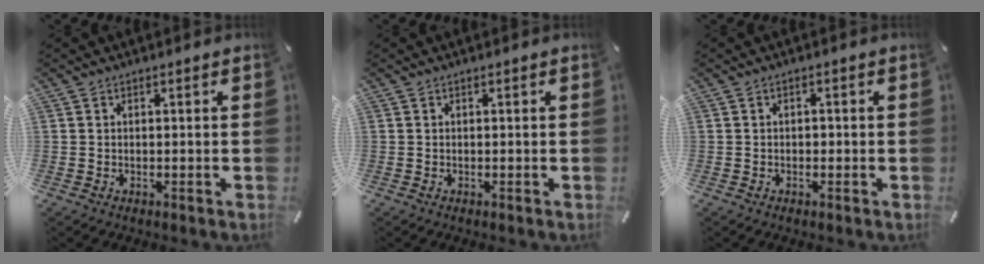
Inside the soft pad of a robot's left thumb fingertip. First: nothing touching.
{"total": 0.0}
{"total": 0.7, "force": [-0.3, 0.6, 0.2], "torque": [-0.004, 0.004, -0.007]}